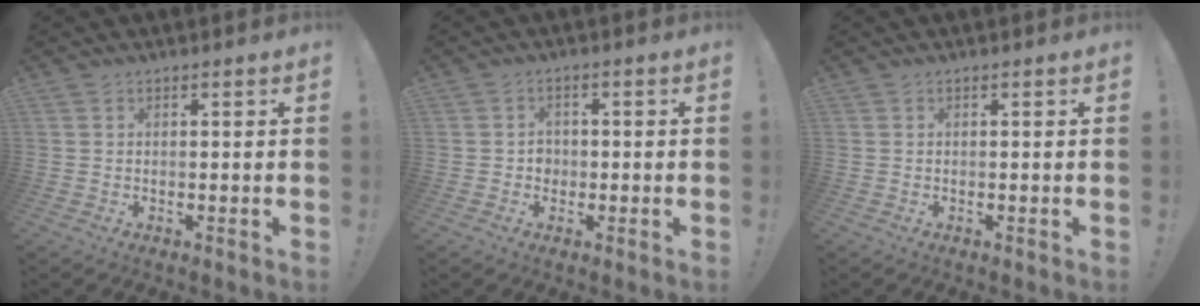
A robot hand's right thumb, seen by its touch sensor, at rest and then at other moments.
{"total": 2.9, "force": [-0.6, 2.6, 1.1], "torque": [-0.013, 0.000, -0.013]}
{"total": 0.0}